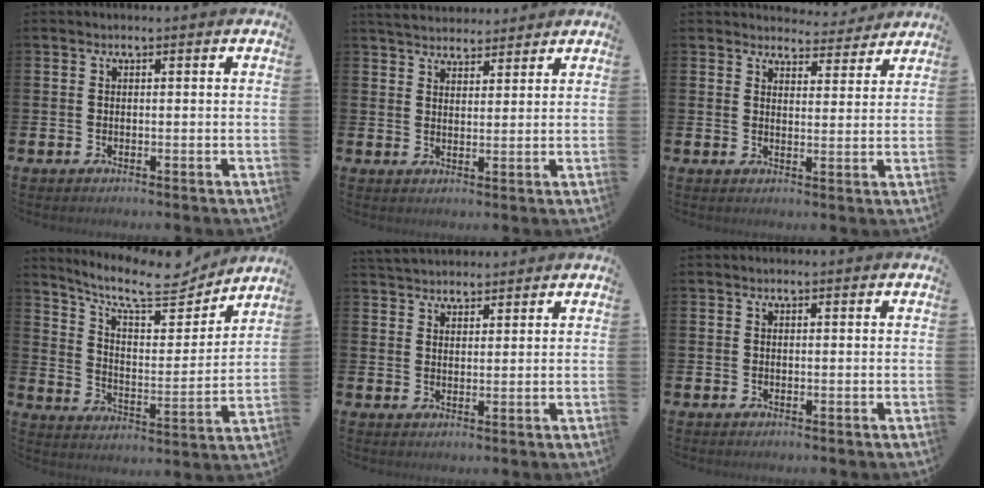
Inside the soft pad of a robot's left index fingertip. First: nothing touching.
{"total": 4.2, "force": [4.1, 1.0, 0.1], "torque": [-0.014, -0.019, 0.076]}
{"total": 4.0, "force": [3.9, 0.9, 0.0], "torque": [-0.004, -0.031, 0.068]}
{"total": 9.7, "force": [8.5, 2.4, 3.9], "torque": [-0.092, -0.064, 0.144]}
{"total": 3.3, "force": [3.2, 0.8, 0.0], "torque": [-0.009, -0.012, 0.060]}
{"total": 0.0}